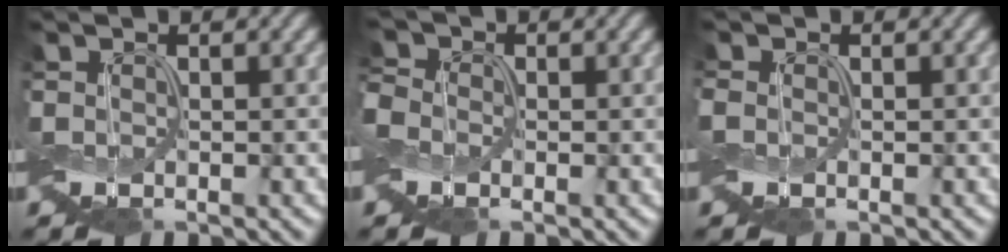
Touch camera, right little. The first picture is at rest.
{"total": 1.9, "force": [-0.6, 1.7, 0.6], "torque": [-0.021, 0.008, -0.020]}
{"total": 0.0}